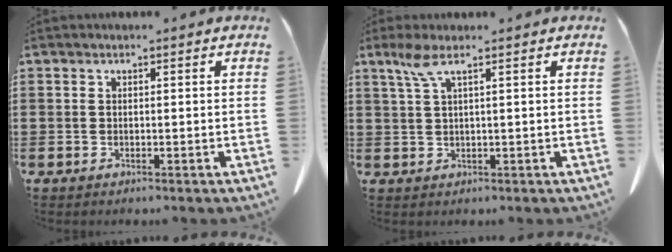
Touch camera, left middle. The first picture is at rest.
{"total": 3.1, "force": [1.5, 0.2, 2.7], "torque": [-0.065, -0.002, 0.024]}